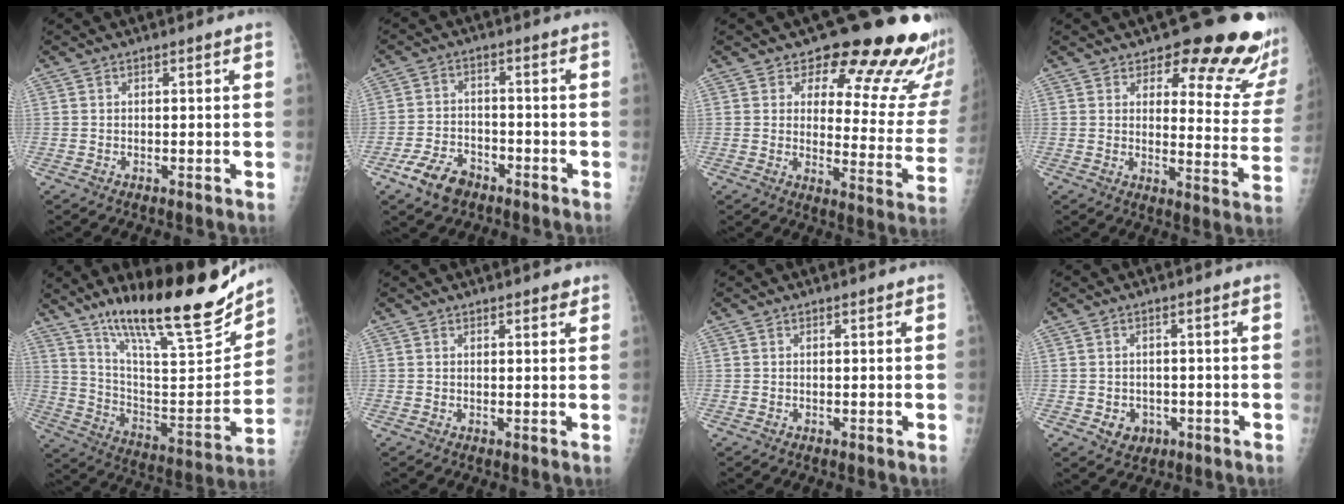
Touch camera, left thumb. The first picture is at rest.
{"total": 7.0, "force": [-4.5, 4.2, 3.3], "torque": [-0.059, 0.021, -0.081]}
{"total": 19.3, "force": [15.4, 7.0, 9.3], "torque": [-0.060, -0.121, 0.174]}
{"total": 18.1, "force": [14.7, 5.6, 8.8], "torque": [-0.056, -0.117, 0.165]}
{"total": 25.0, "force": [18.9, 5.1, 15.6], "torque": [-0.218, -0.095, 0.313]}
{"total": 1.7, "force": [1.3, 0.7, 0.7], "torque": [0.002, -0.007, 0.013]}
{"total": 0.0}
{"total": 3.4, "force": [-1.0, 3.0, 1.3], "torque": [-0.005, 0.002, -0.003]}